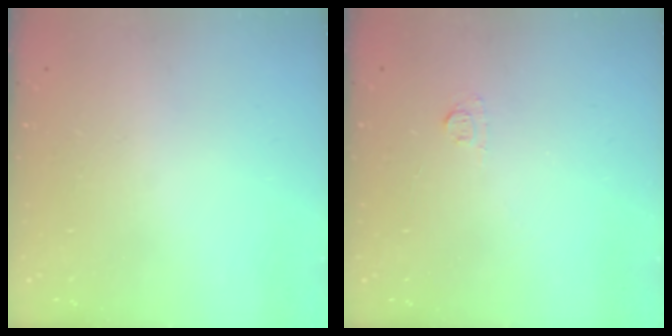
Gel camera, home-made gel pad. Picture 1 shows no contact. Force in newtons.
{"total": 3.9, "press": 3.9, "slide": 0.5}